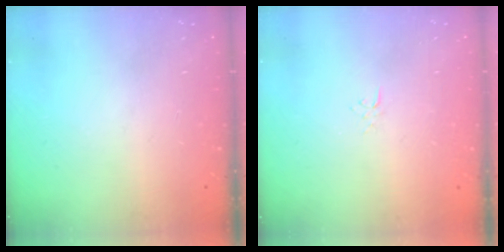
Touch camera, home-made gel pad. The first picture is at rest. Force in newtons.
{"total": 2.6, "press": 2.6, "slide": 0.3}